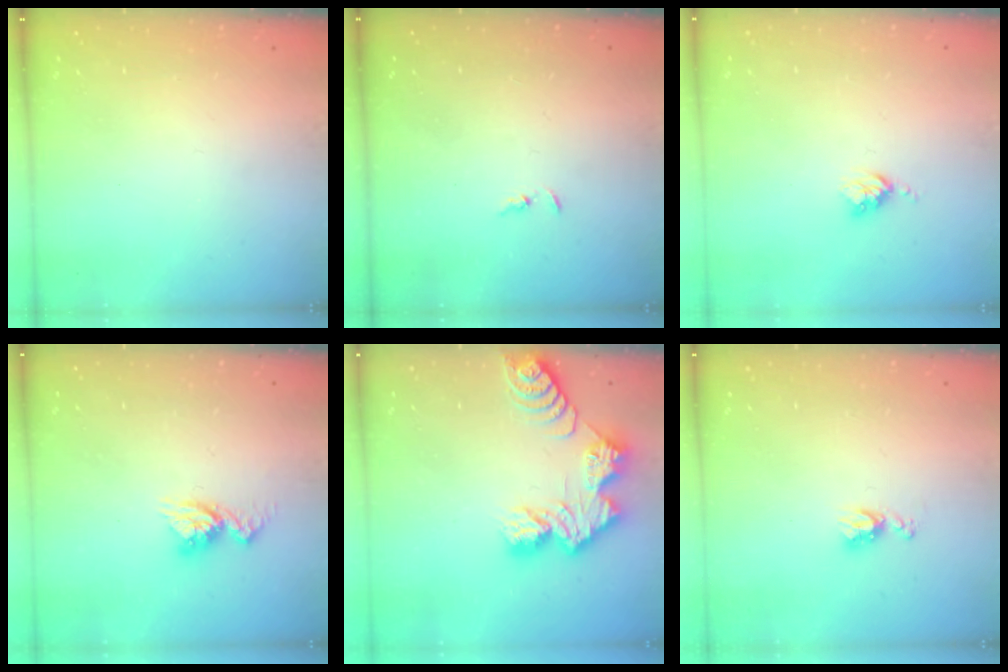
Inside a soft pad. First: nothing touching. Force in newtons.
{"total": 1.3, "press": 1.2, "slide": 0.3}
{"total": 3.4, "press": 3.4, "slide": 0.4}
{"total": 9.2, "press": 9.2, "slide": 0.8}
{"total": 11.5, "press": 11.5, "slide": 0.8}
{"total": 5.2, "press": 5.1, "slide": 0.6}